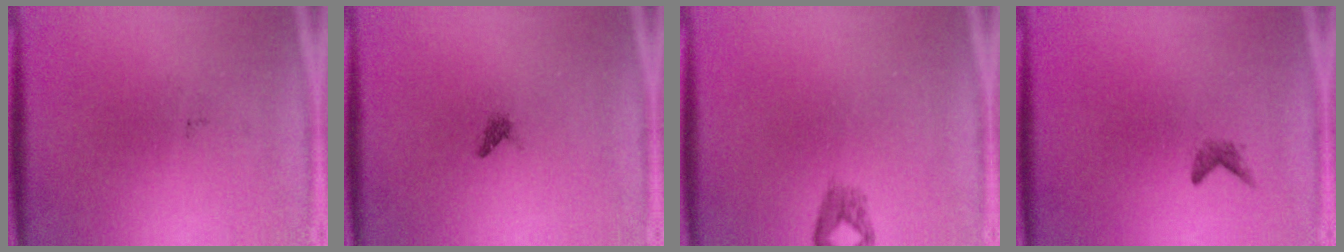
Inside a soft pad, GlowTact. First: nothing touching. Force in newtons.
{"total": 0.7}
{"total": 1.4}
{"total": 0.9}